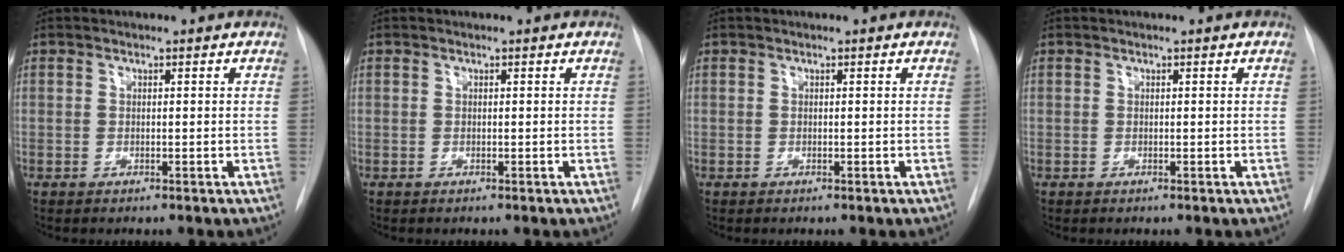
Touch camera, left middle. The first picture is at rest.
{"total": 0.0}
{"total": 0.0}
{"total": 0.0}